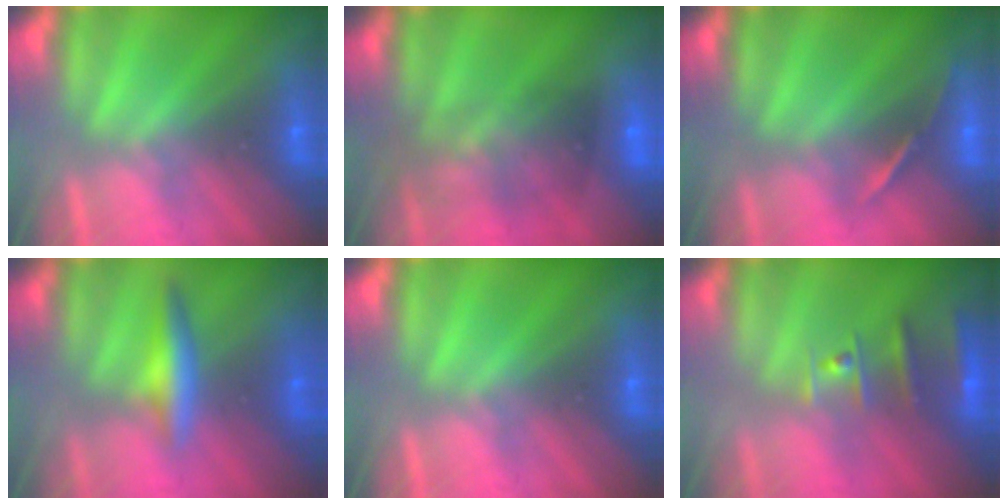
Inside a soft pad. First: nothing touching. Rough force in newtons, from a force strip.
{"total": 6.5}
{"total": 1.7}
{"total": 2.4}
{"total": 0.0}
{"total": 2.4}